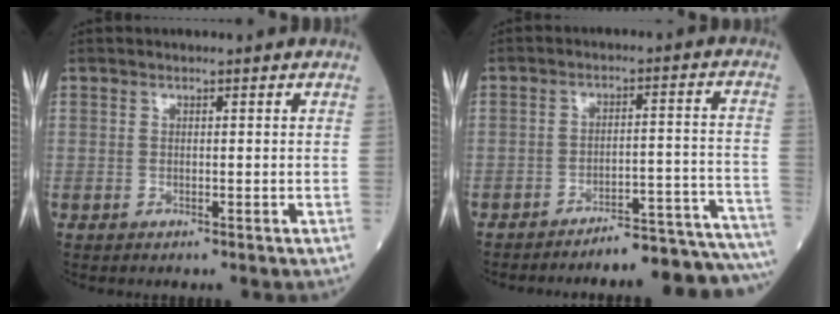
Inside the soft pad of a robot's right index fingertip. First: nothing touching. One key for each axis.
{"total": 16.7, "fx": -16.1, "fy": -0.5, "fz": 4.1, "tx": 0.001, "ty": 0.020, "tz": -0.201}